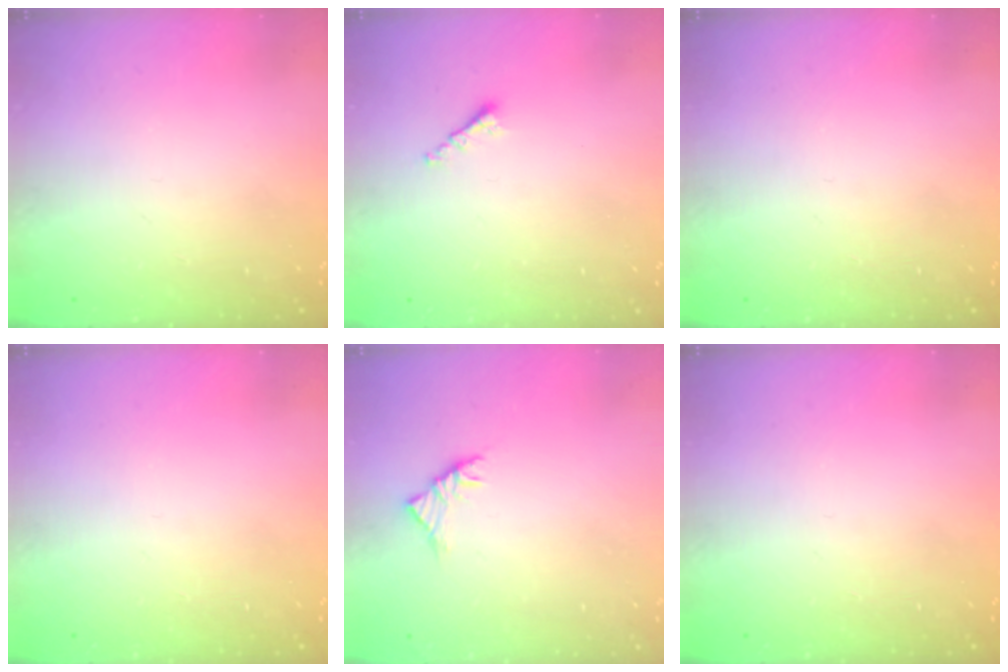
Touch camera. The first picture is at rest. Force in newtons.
{"total": 1.3, "press": 1.2, "slide": 0.5}
{"total": 0.0}
{"total": 0.0}
{"total": 3.5, "press": 3.4, "slide": 1.1}
{"total": 0.0}